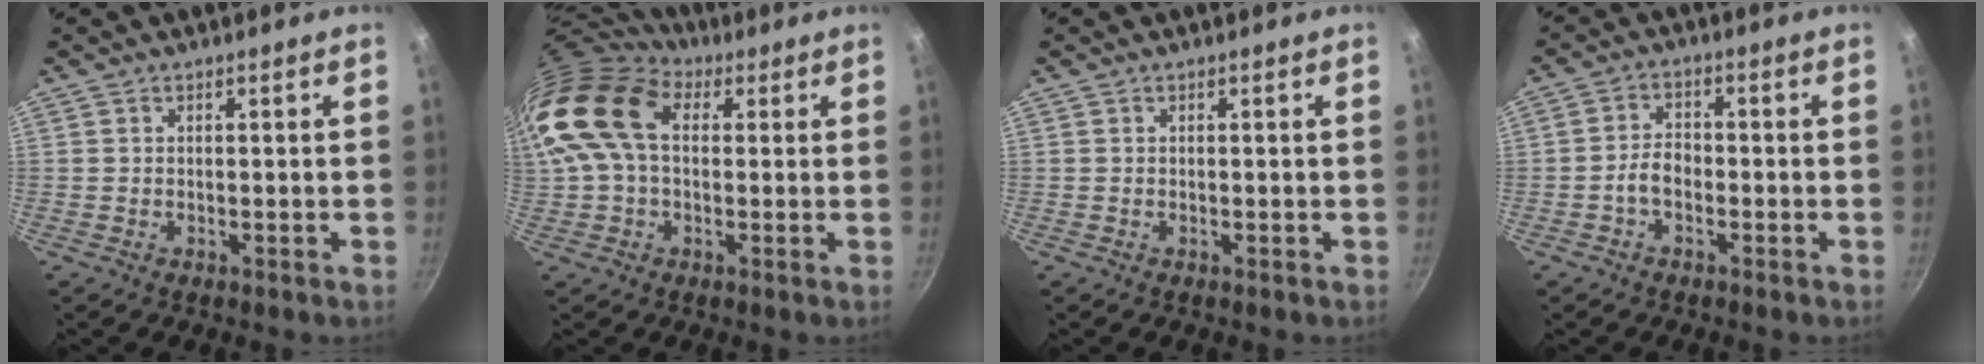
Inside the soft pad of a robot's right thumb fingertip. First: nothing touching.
{"total": 17.9, "force": [4.0, 11.6, 13.0], "torque": [-0.249, 0.024, 0.059]}
{"total": 0.0}
{"total": 4.0, "force": [-1.6, 2.5, 2.7], "torque": [-0.042, 0.025, -0.035]}